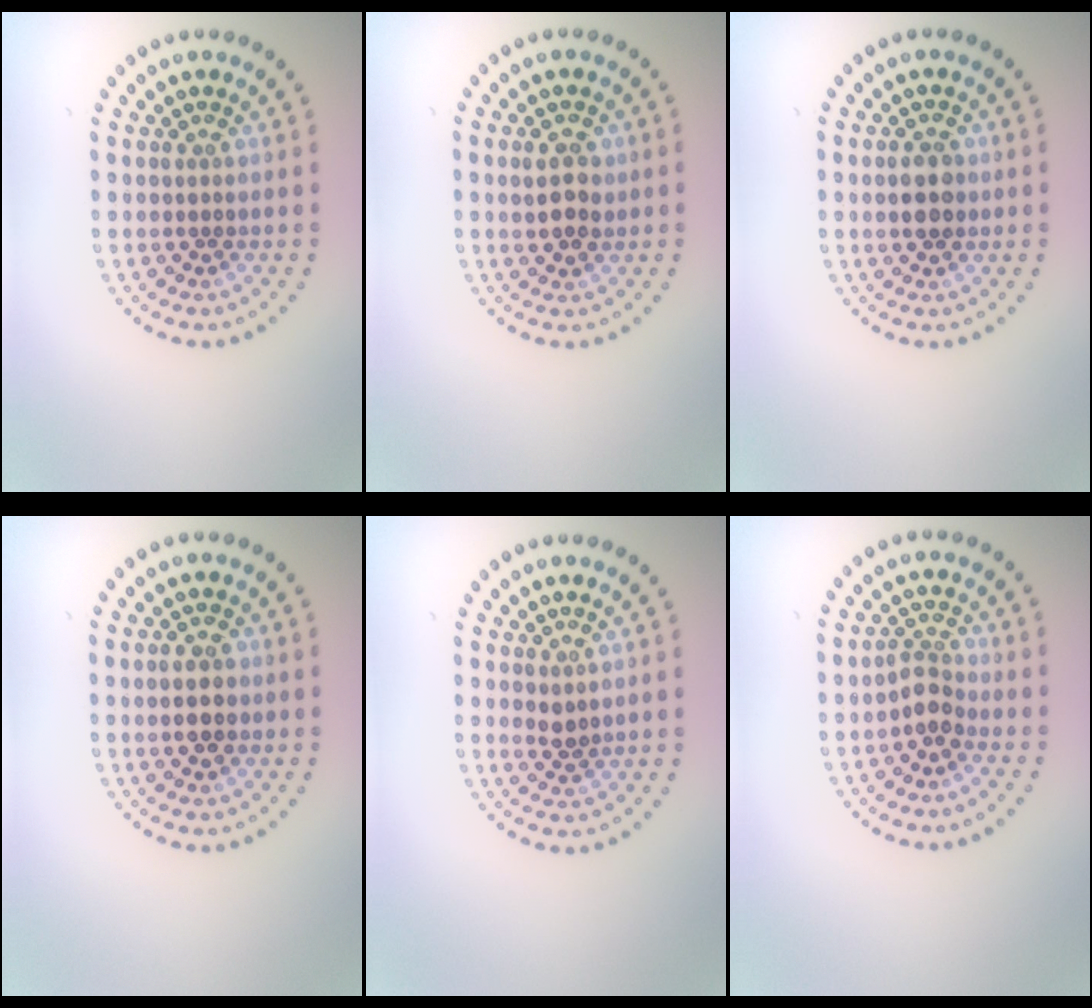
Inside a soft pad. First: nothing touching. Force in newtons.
{"total": 2.6, "press": 2.6, "slide": 0.6}
{"total": 2.8, "press": 2.8, "slide": 0.3}
{"total": 2.6, "press": 2.6, "slide": 0.1}
{"total": 1.1, "press": 1.0, "slide": 0.4}
{"total": 2.1, "press": 1.6, "slide": 1.3}